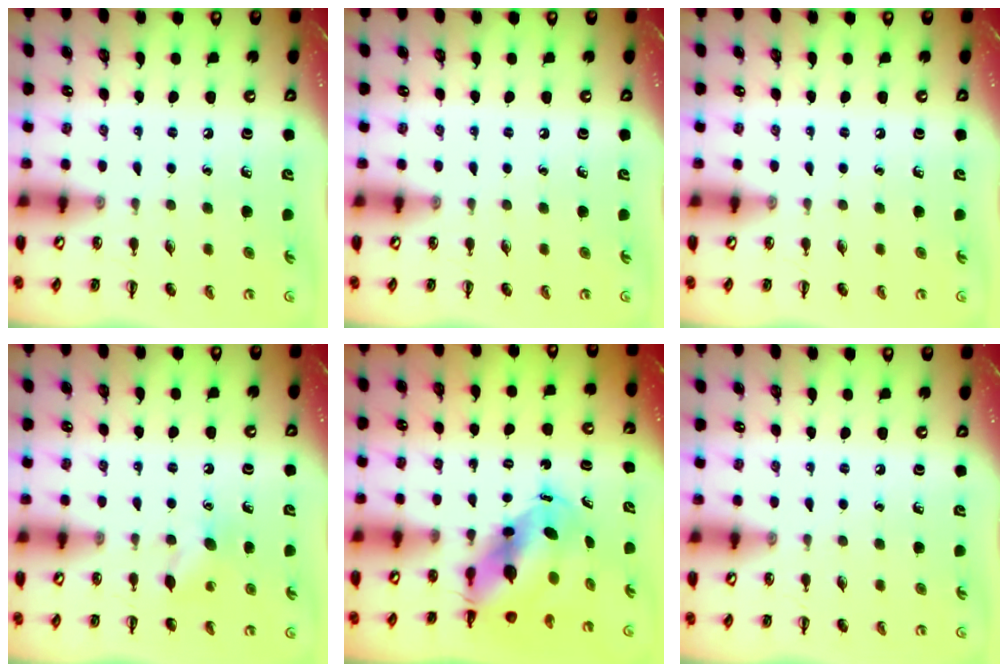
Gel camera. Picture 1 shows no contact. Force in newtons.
{"total": 0.0}
{"total": 0.0}
{"total": 4.8, "press": 4.6, "slide": 1.2}
{"total": 6.7, "press": 6.5, "slide": 1.7}
{"total": 0.0}